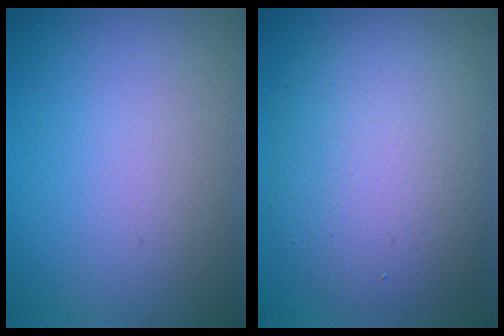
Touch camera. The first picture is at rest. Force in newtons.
{"total": 8.5, "press": 8.5, "slide": 0.5}